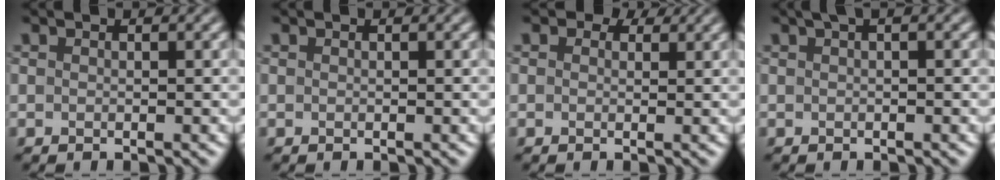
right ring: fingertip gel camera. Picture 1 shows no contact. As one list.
[{"total": 0.0}, {"total": 2.2, "force": [1.4, 1.3, 1.1], "torque": [-0.017, -0.003, 0.008]}, {"total": 1.4, "force": [0.7, 0.3, 1.2], "torque": [-0.022, 0.005, 0.010]}]